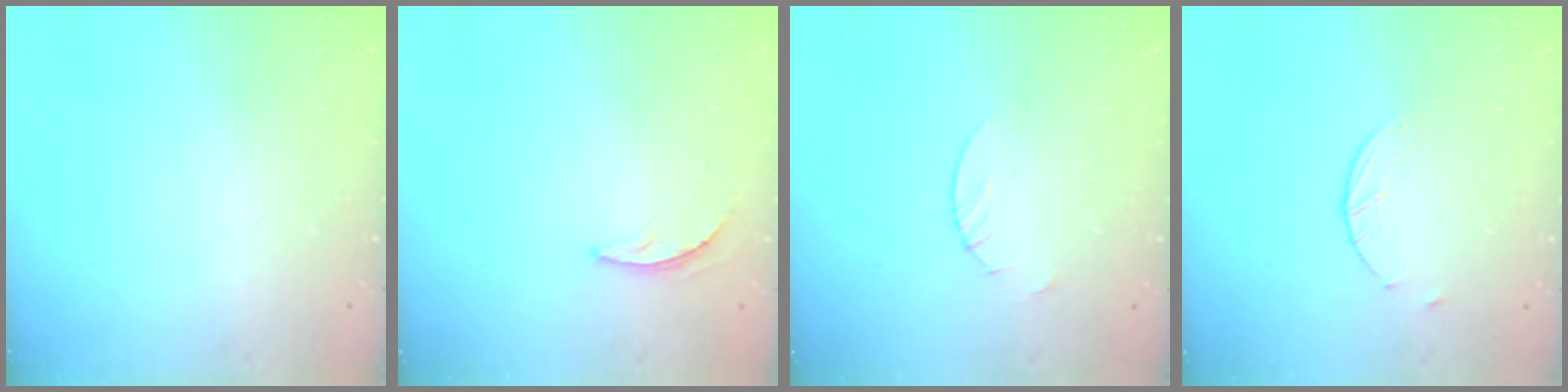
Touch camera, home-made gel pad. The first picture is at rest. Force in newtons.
{"total": 4.5, "press": 4.4, "slide": 0.4}
{"total": 1.8, "press": 1.8, "slide": 0.2}
{"total": 2.6, "press": 2.6, "slide": 0.4}